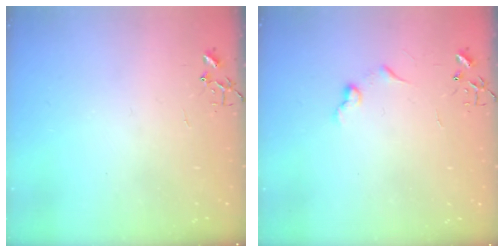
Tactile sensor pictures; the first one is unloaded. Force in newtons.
{"total": 6.3, "press": 6.3, "slide": 0.5}